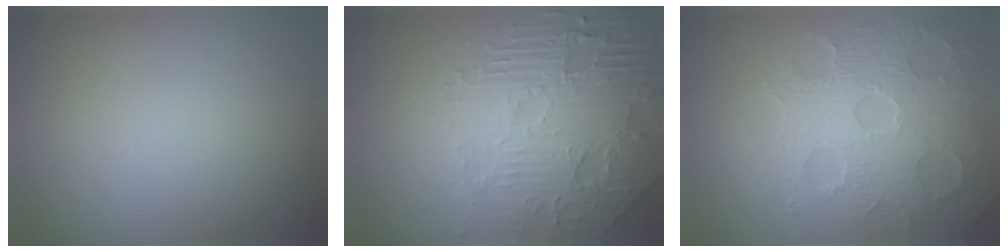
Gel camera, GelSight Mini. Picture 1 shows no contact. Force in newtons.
{"total": 8.1, "press": 5.9, "slide": 5.5}
{"total": 8.1, "press": 5.8, "slide": 5.8}